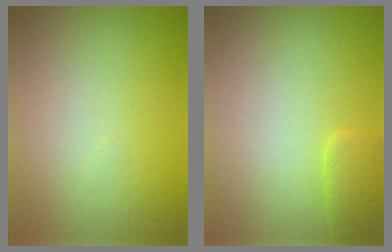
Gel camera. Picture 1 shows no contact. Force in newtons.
{"total": 1.4, "press": 1.4, "slide": 0.1}